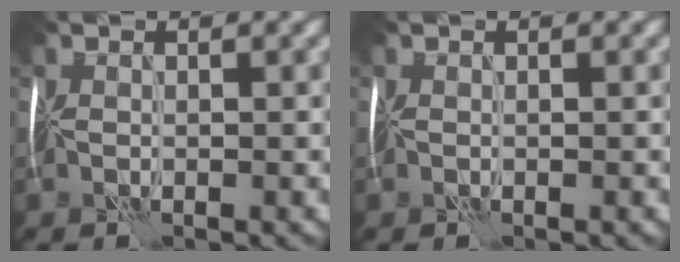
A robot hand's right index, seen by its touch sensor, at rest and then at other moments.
{"total": 0.0}